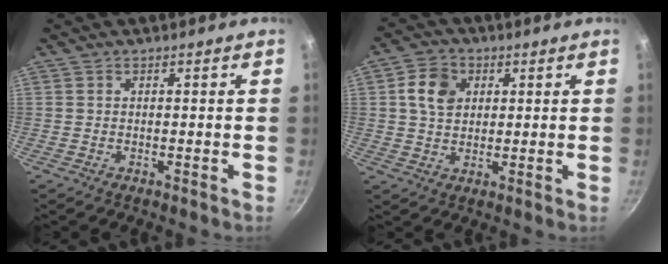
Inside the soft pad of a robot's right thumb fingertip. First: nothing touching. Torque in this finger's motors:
{"motor_torque": [0.24, 0.37, 0.47, 0.23, 0.04]}